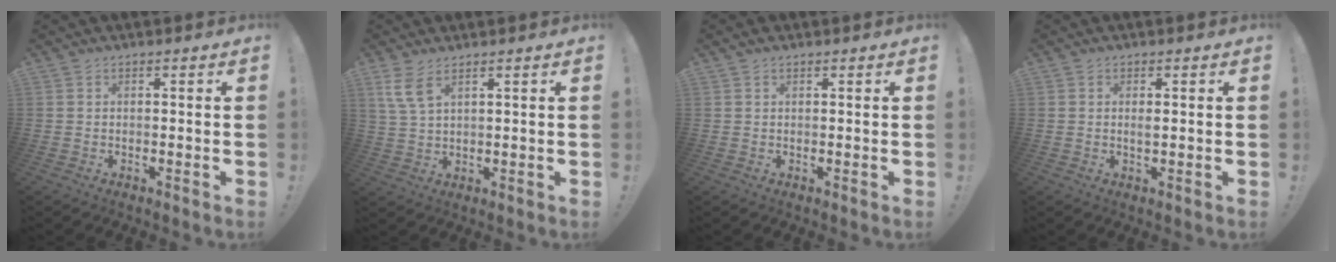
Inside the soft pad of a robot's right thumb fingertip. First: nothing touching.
{"total": 6.0, "force": [3.6, 2.2, 4.4], "torque": [-0.081, -0.013, 0.068]}
{"total": 0.6, "force": [0.5, 0.3, 0.2], "torque": [0.001, -0.002, 0.008]}
{"total": 1.3, "force": [0.2, 0.3, 1.2], "torque": [-0.022, -0.001, 0.002]}